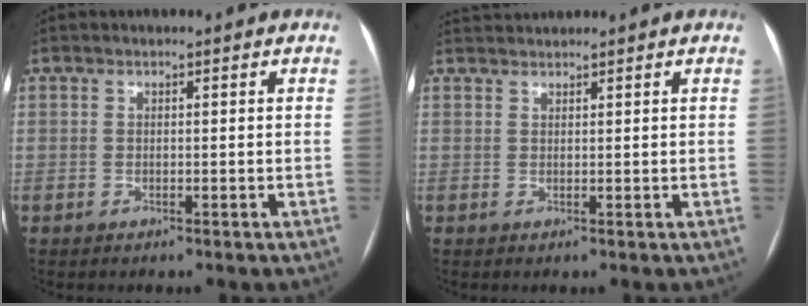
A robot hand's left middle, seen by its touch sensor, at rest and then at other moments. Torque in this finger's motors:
{"motor_torque": [0.01, -0.05, -0.01, -0.01]}